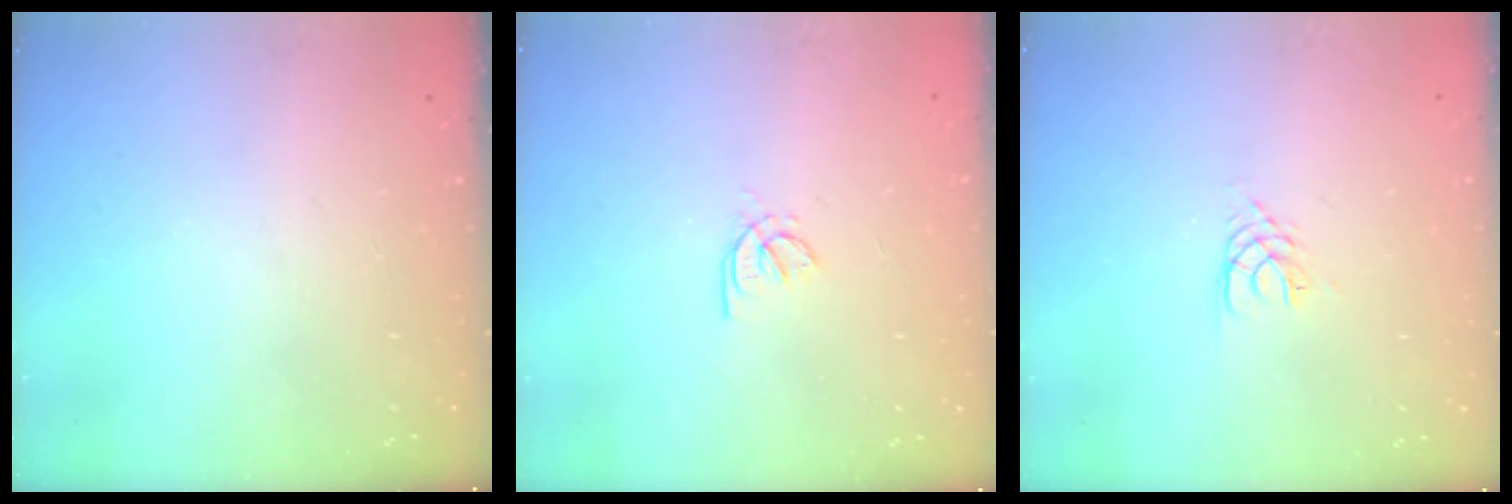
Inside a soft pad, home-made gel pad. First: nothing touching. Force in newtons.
{"total": 2.1, "press": 2.1, "slide": 0.6}
{"total": 3.2, "press": 3.2, "slide": 0.4}